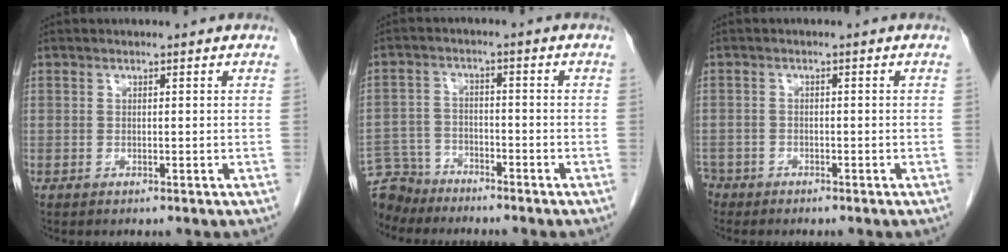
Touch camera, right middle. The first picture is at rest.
{"total": 6.9, "force": [-6.5, 2.4, -0.2], "torque": [0.005, -0.001, -0.122]}
{"total": 3.1, "force": [-2.6, 1.7, -0.1], "torque": [0.001, 0.002, -0.050]}